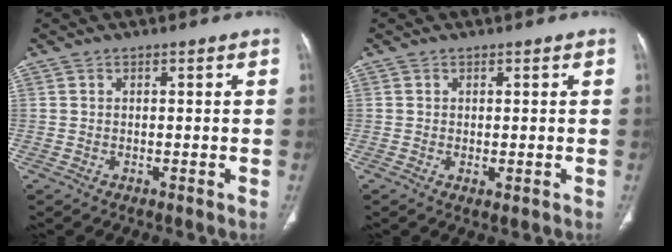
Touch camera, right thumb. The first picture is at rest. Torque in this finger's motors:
{"motor_torque": [0.06, -0.05, -0.28, 0.08, -0.01]}